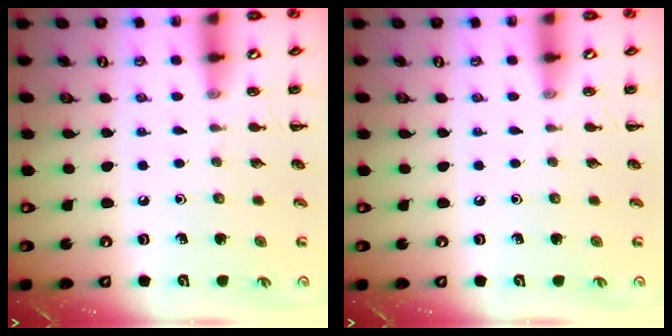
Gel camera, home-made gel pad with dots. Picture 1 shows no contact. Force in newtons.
{"total": 0.0}